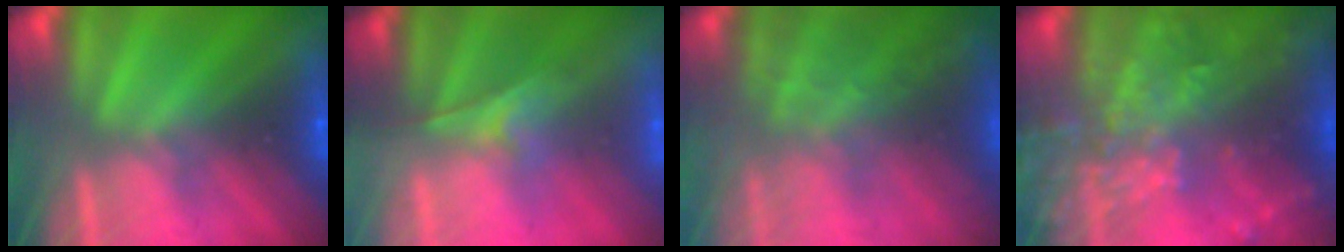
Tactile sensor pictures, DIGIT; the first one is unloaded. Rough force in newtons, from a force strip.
{"total": 2.0}
{"total": 7.1}
{"total": 7.7}